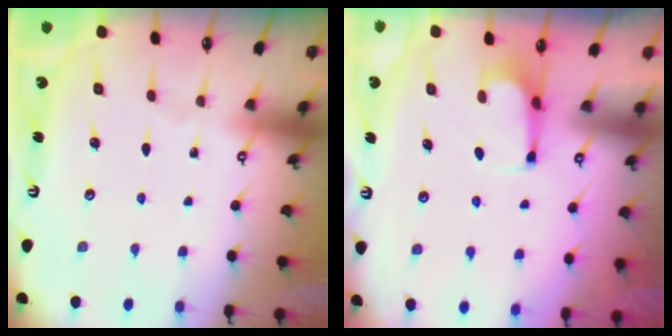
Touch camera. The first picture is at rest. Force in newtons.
{"total": 0.7, "press": 0.7, "slide": 0.3}